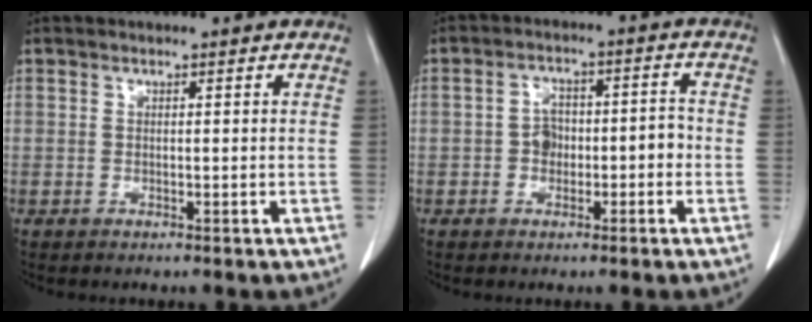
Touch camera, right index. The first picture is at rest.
{"total": 6.3, "force": [-1.4, 3.9, 4.7], "torque": [-0.083, 0.038, -0.018]}